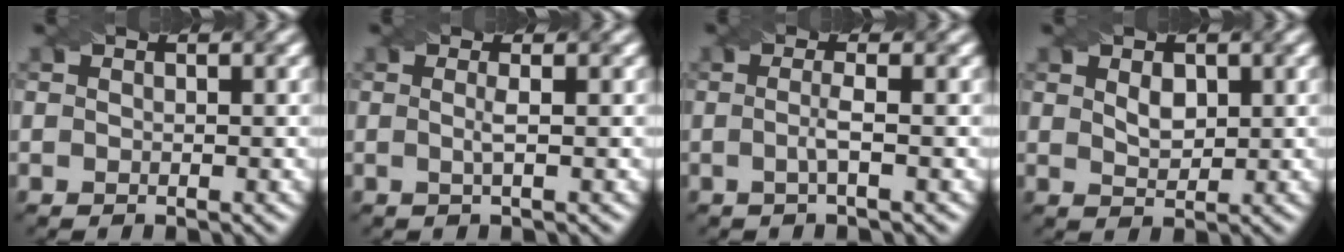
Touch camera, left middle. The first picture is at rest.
{"total": 1.4, "force": [-0.1, 0.3, 1.3], "torque": [-0.027, 0.001, -0.005]}
{"total": 1.8, "force": [-0.3, 0.3, 1.8], "torque": [-0.034, -0.003, -0.007]}
{"total": 1.8, "force": [0.7, 1.1, 1.2], "torque": [-0.022, -0.002, 0.018]}